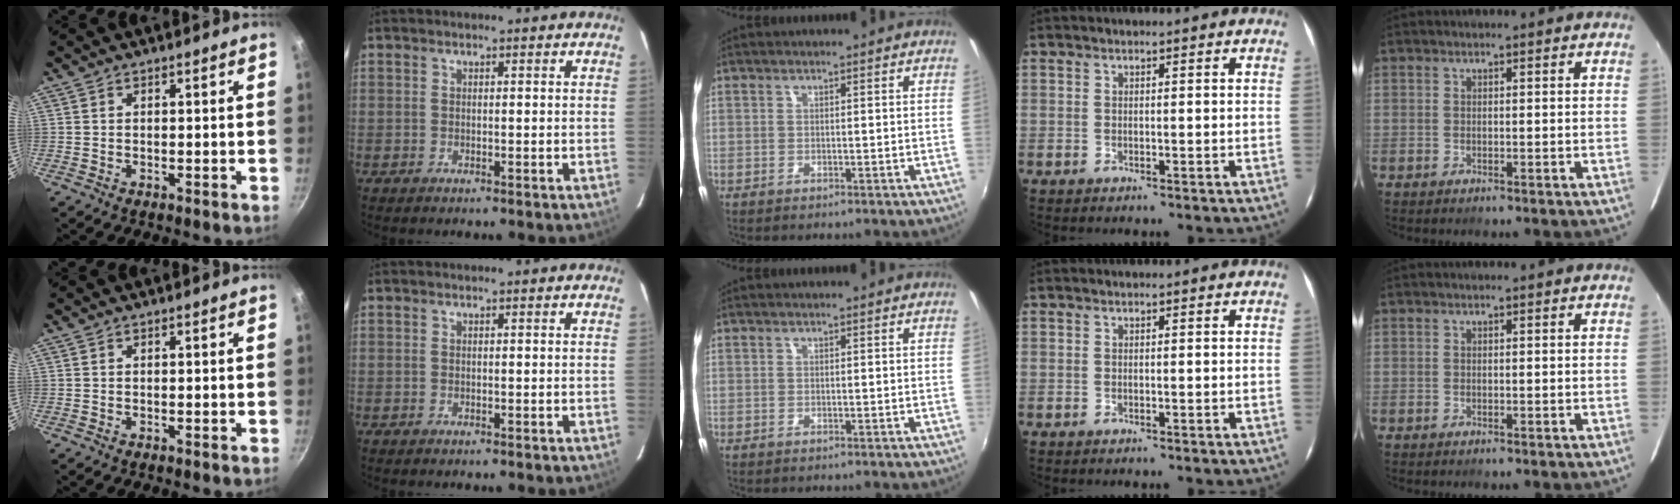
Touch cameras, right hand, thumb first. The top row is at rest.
{}